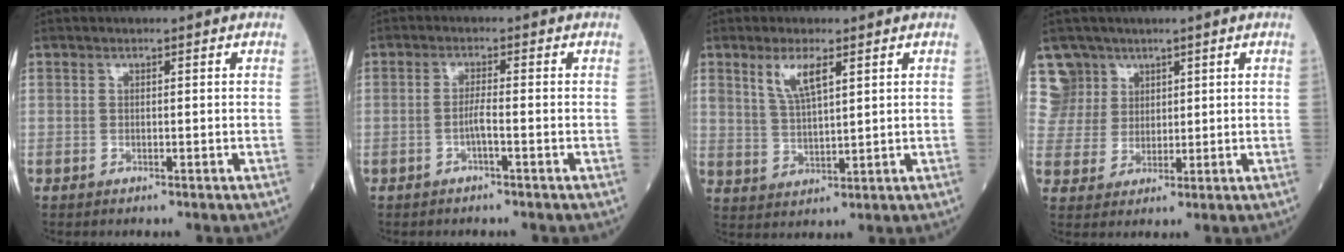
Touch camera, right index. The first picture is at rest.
{"total": 2.0, "force": [-0.8, -0.1, 1.9], "torque": [-0.034, 0.001, -0.018]}
{"total": 5.6, "force": [3.0, 1.4, 4.6], "torque": [-0.095, -0.002, 0.062]}
{"total": 6.6, "force": [4.1, 5.0, -1.2], "torque": [0.034, 0.007, 0.082]}